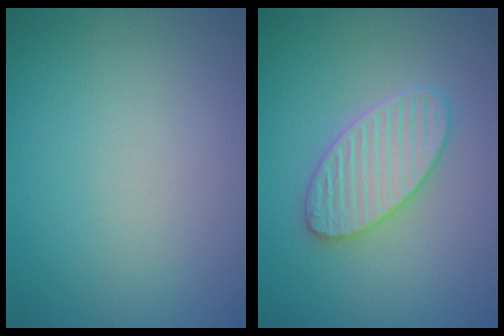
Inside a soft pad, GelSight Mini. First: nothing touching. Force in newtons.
{"total": 3.5, "press": 3.5, "slide": 0.3}